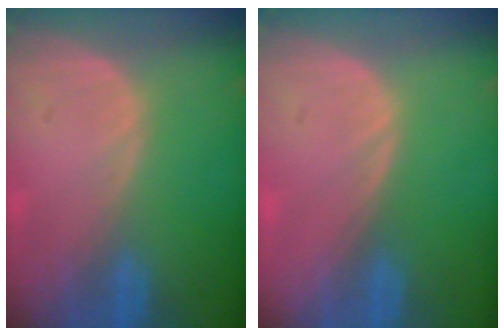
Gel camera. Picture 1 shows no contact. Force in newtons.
{"total": 0.0}